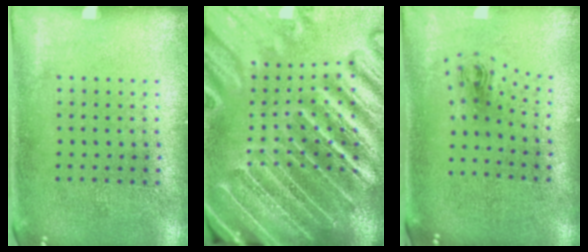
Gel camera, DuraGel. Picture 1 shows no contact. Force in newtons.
{"total": 4.8, "press": 4.4, "slide": 2.0}
{"total": 1.0, "press": 0.5, "slide": 0.9}